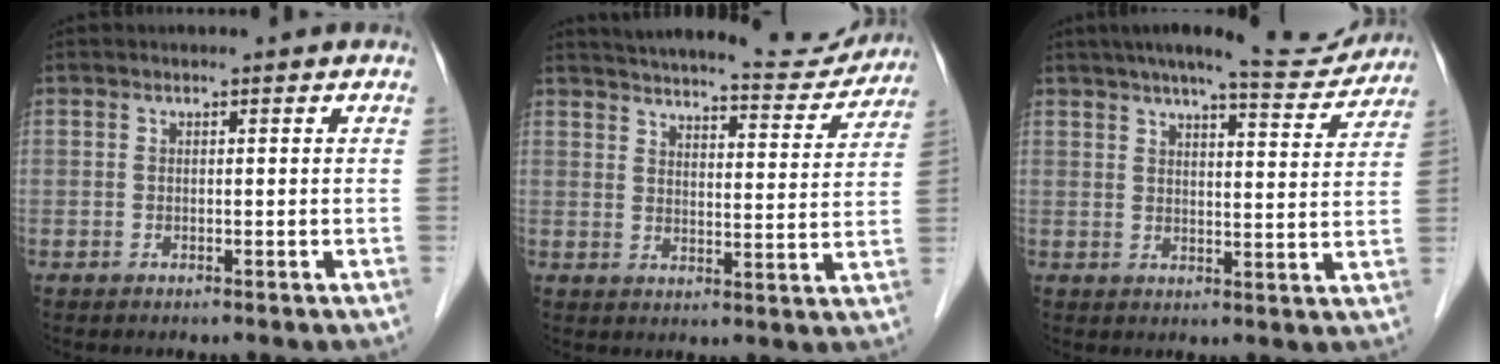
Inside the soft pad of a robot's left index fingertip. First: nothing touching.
{"total": 18.2, "force": [17.2, 2.8, 5.1], "torque": [-0.068, -0.024, 0.217]}
{"total": 13.0, "force": [11.8, 1.5, 5.2], "torque": [-0.070, -0.002, 0.146]}